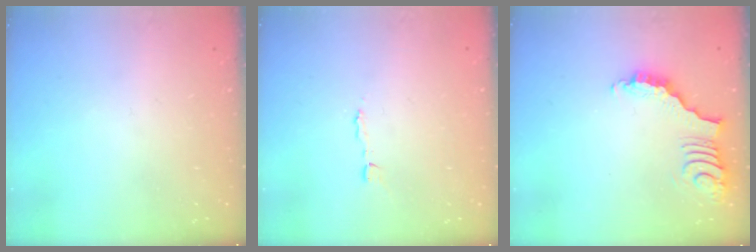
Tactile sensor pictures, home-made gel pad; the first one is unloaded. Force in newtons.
{"total": 2.1, "press": 2.1, "slide": 0.0}
{"total": 3.7, "press": 3.6, "slide": 0.7}